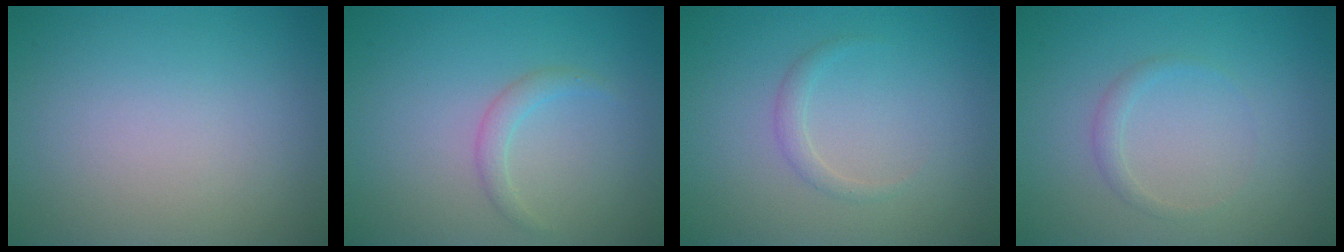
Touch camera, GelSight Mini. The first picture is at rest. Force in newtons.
{"total": 1.3, "press": 1.3, "slide": 0.1}
{"total": 1.1, "press": 1.1, "slide": 0.0}
{"total": 1.0, "press": 1.0, "slide": 0.1}